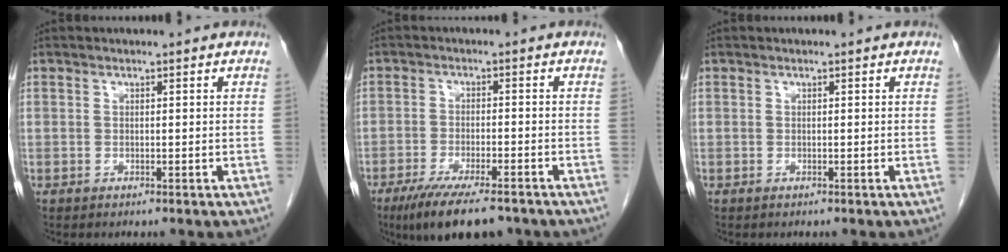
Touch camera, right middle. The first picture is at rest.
{"total": 10.9, "force": [-8.1, 2.4, 6.9], "torque": [-0.111, -0.022, -0.128]}
{"total": 0.0}